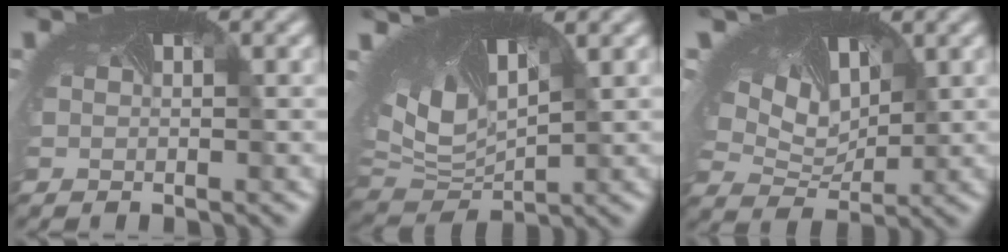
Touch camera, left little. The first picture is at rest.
{"total": 10.2, "force": [3.2, 5.7, 7.8], "torque": [-0.187, 0.000, 0.070]}
{"total": 8.4, "force": [5.3, 4.6, 4.7], "torque": [-0.116, 0.018, 0.091]}